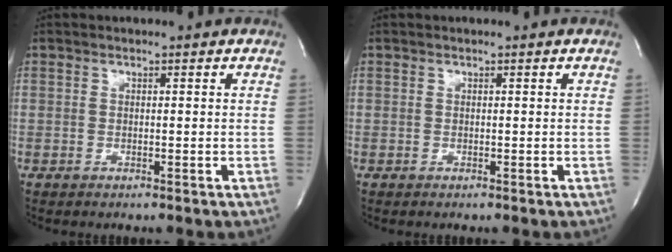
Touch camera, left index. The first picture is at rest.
{"total": 0.0}